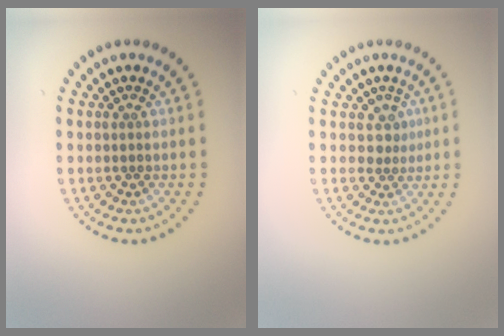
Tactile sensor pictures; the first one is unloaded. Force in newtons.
{"total": 1.8, "press": 1.2, "slide": 1.3}